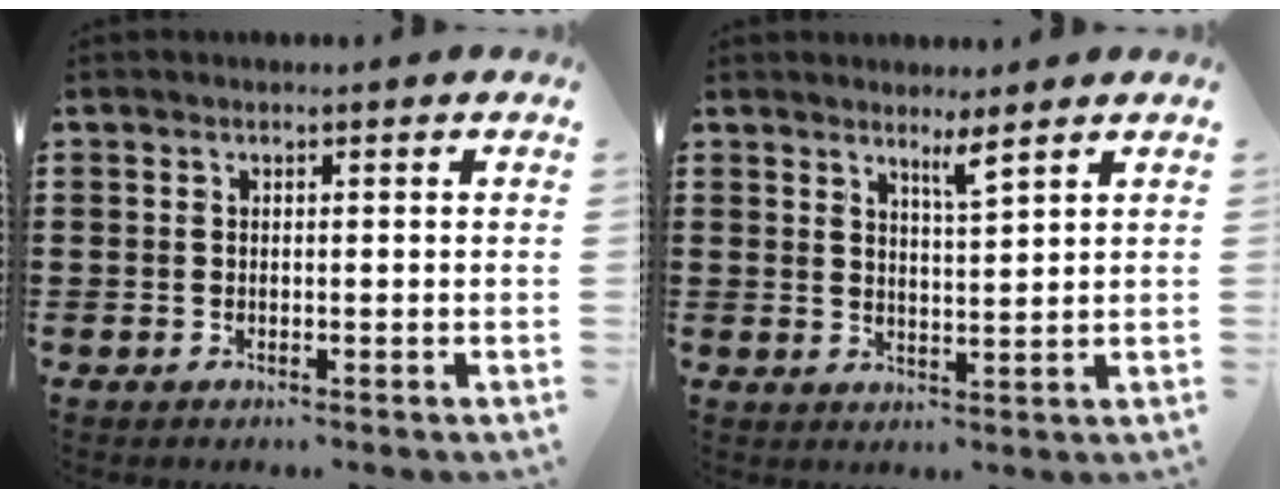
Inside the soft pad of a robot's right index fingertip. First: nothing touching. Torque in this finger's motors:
{"motor_torque": [-0.27, 0.32, 0.08, 0.03]}